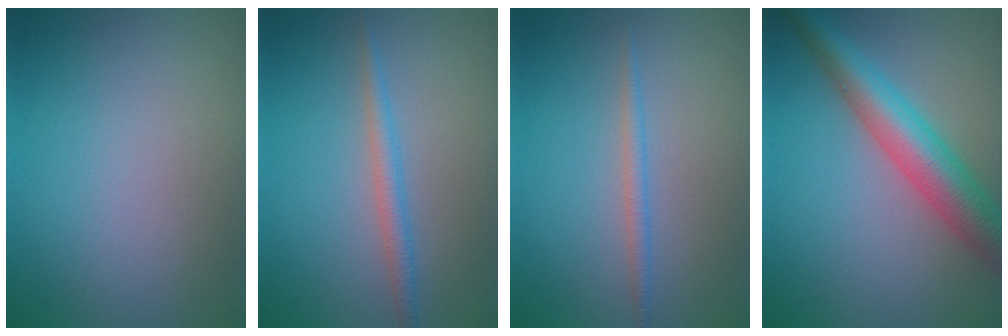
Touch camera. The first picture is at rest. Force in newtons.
{"total": 1.8, "press": 1.8, "slide": 0.1}
{"total": 1.2, "press": 1.2, "slide": 0.1}
{"total": 6.3, "press": 6.3, "slide": 0.1}